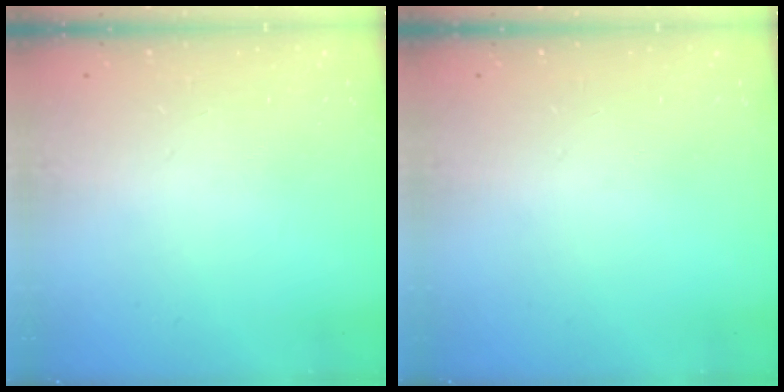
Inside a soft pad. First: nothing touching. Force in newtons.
{"total": 0.0}